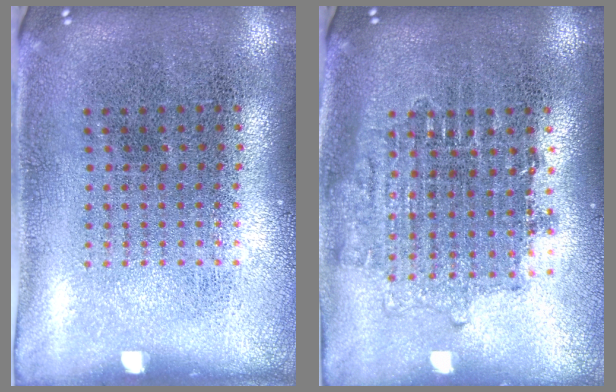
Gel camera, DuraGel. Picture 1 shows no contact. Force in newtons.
{"total": 1.6, "press": 1.3, "slide": 0.9}